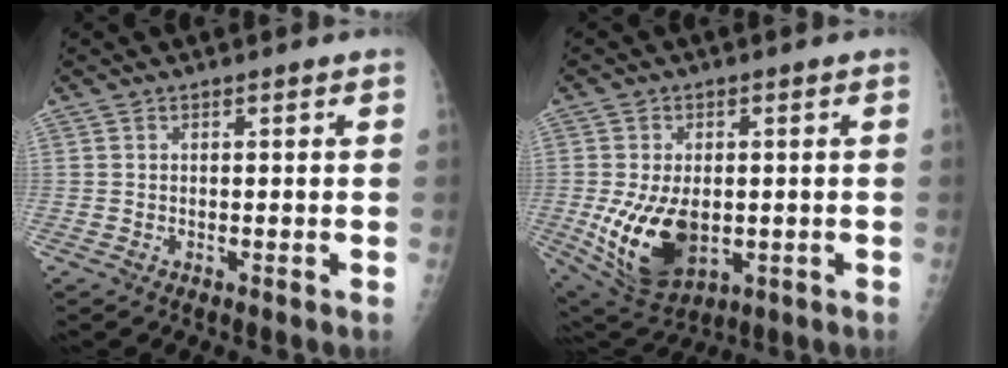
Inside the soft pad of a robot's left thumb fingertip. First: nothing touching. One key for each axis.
{"total": 14.0, "fx": -2.2, "fy": 8.5, "fz": 10.8, "tx": -0.186, "ty": -0.010, "tz": -0.014}